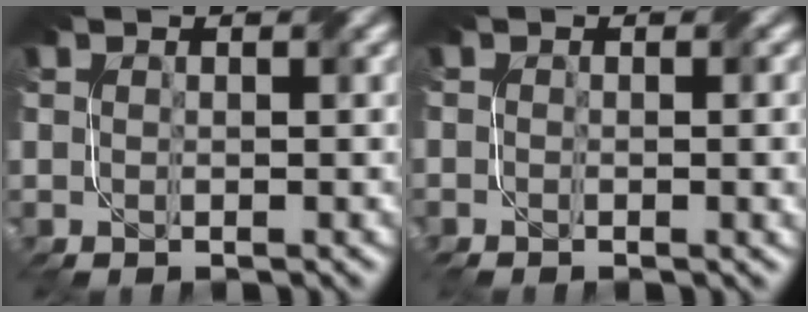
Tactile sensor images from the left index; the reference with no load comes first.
{"total": 2.3, "force": [-1.4, 0.8, 1.6], "torque": [0.004, 0.005, -0.010]}